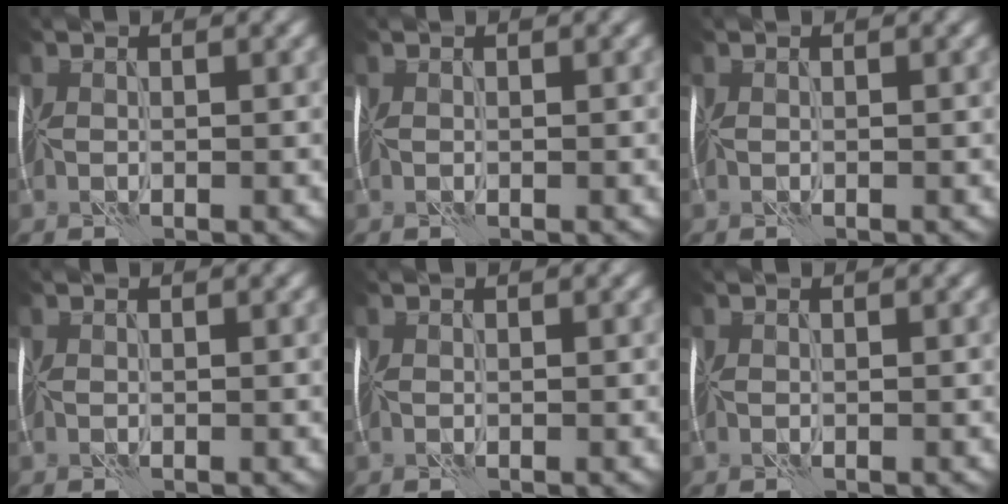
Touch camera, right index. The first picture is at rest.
{"total": 0.0}
{"total": 0.0}
{"total": 0.0}
{"total": 0.0}
{"total": 0.0}